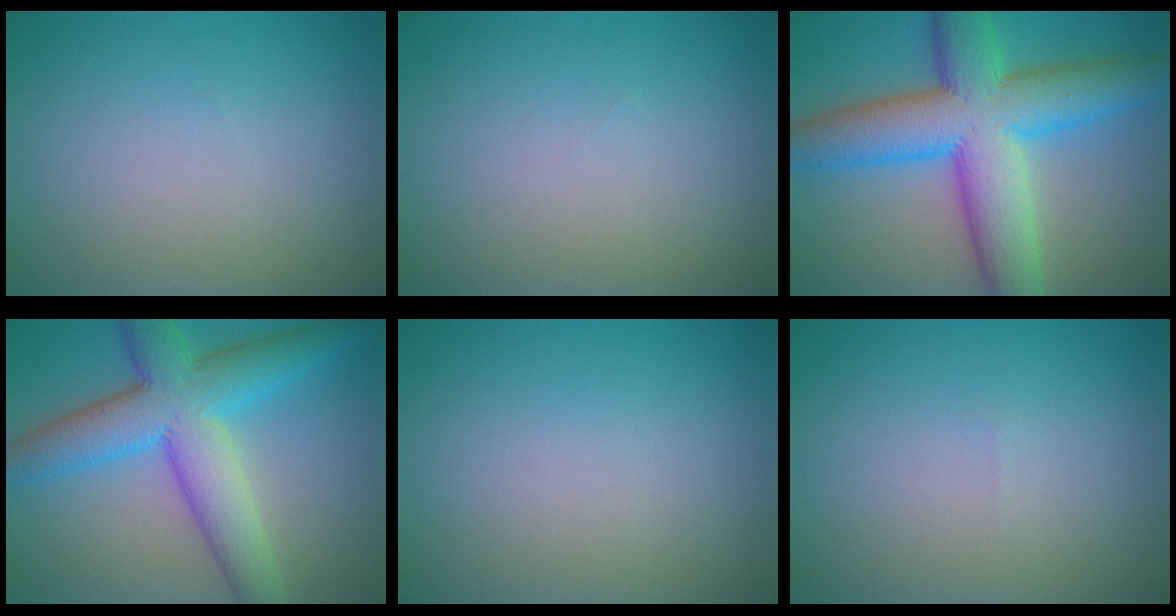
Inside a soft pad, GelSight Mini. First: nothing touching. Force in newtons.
{"total": 0.0}
{"total": 12.4, "press": 12.4, "slide": 0.0}
{"total": 9.0, "press": 9.0, "slide": 0.1}
{"total": 0.0}
{"total": 0.0}